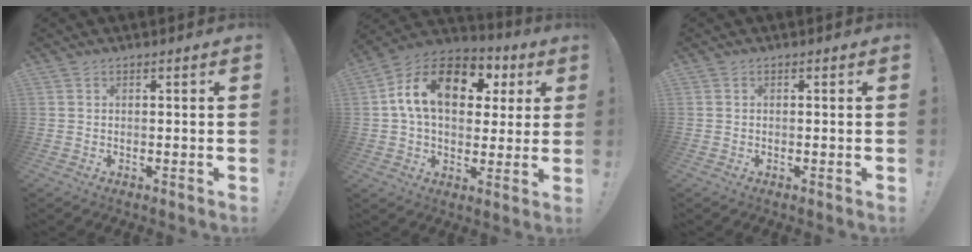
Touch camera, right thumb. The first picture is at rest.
{"total": 18.0, "force": [5.2, 11.7, 12.7], "torque": [-0.219, 0.001, 0.093]}
{"total": 0.0}